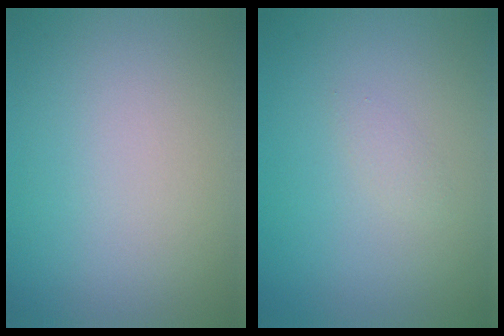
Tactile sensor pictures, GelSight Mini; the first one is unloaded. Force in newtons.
{"total": 0.7, "press": 0.7, "slide": 0.0}